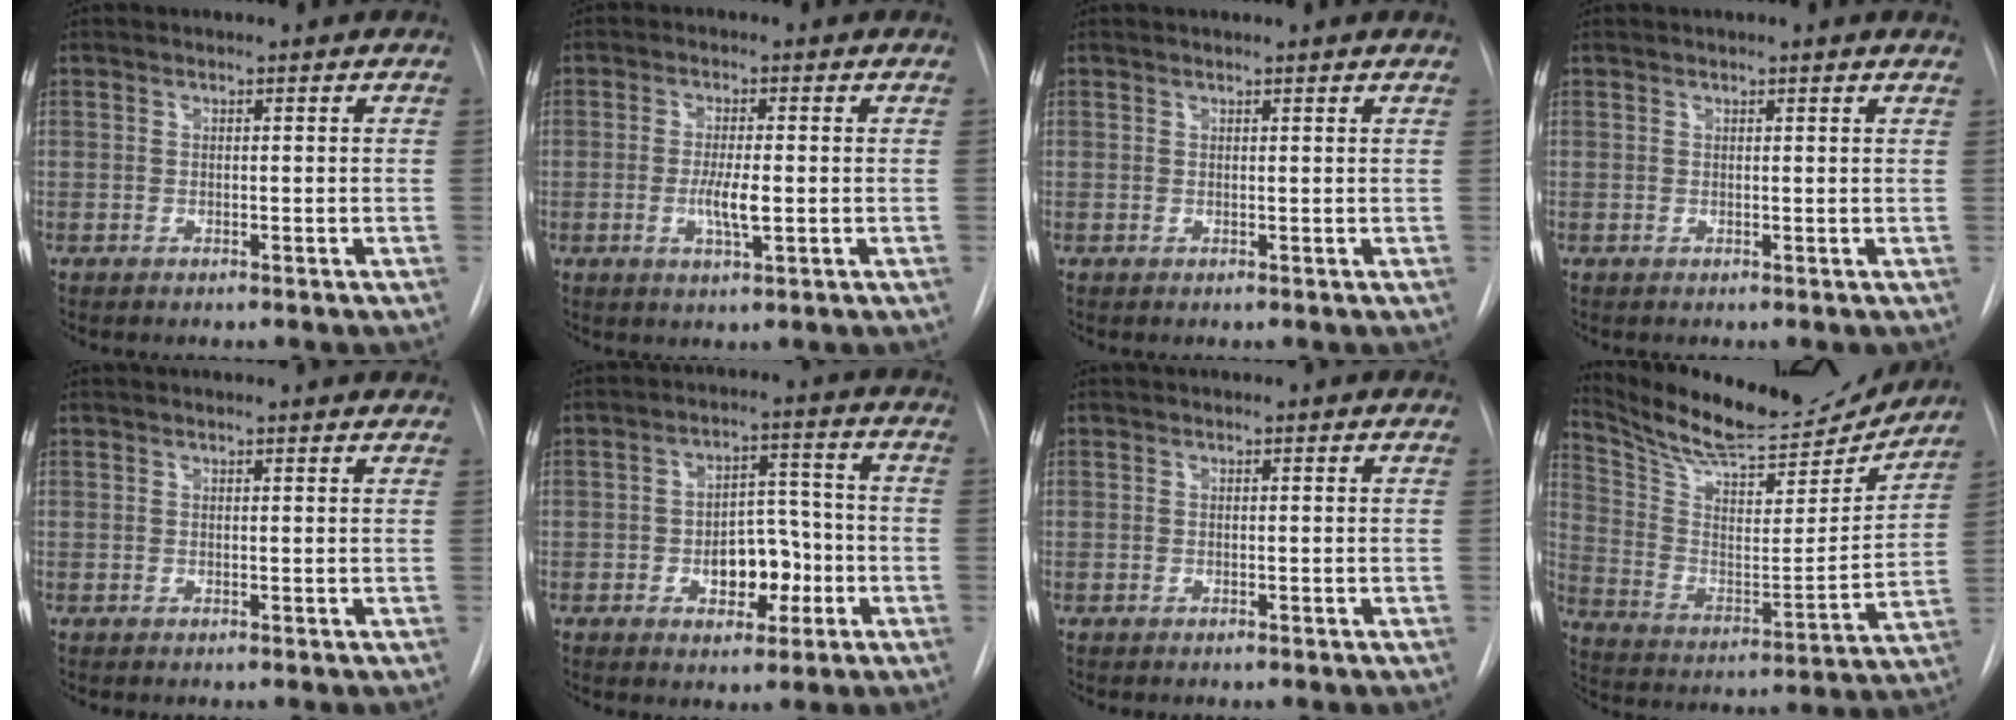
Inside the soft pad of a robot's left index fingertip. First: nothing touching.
{"total": 4.2, "force": [-0.7, 0.7, 4.1], "torque": [-0.081, -0.006, -0.011]}
{"total": 1.8, "force": [1.6, -0.5, 0.6], "torque": [-0.014, 0.009, 0.027]}
{"total": 1.5, "force": [1.3, -0.3, 0.7], "torque": [-0.015, 0.008, 0.019]}
{"total": 3.1, "force": [3.0, 0.2, 0.8], "torque": [-0.014, 0.010, 0.026]}
{"total": 7.5, "force": [-2.3, 4.3, 5.7], "torque": [-0.080, 0.020, -0.029]}
{"total": 0.0}
{"total": 20.7, "force": [19.5, 3.3, 6.2], "torque": [-0.113, -0.035, 0.301]}